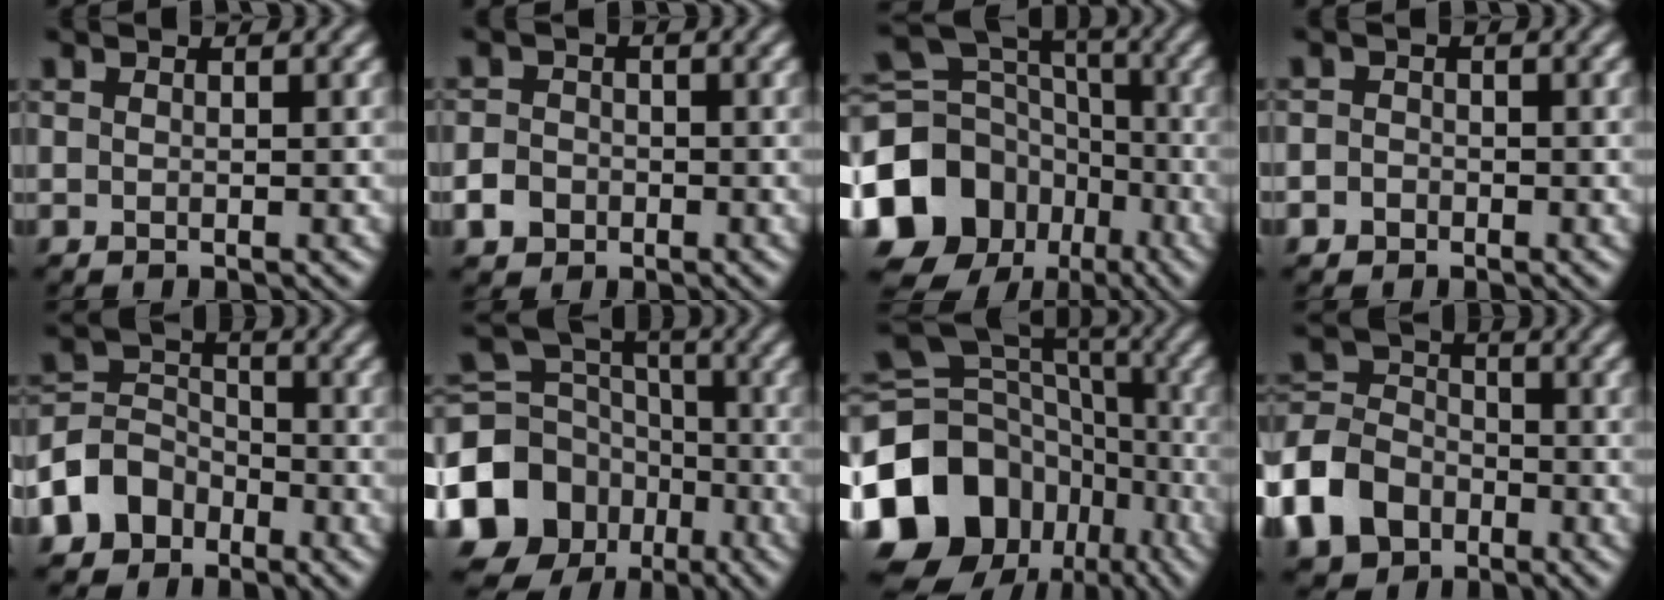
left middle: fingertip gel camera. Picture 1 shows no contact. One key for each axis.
{"total": 3.0, "fx": -1.7, "fy": 2.4, "fz": 0.9, "tx": -0.008, "ty": 0.002, "tz": -0.039}
{"total": 17.4, "fx": -7.9, "fy": 14.0, "fz": 6.9, "tx": -0.178, "ty": -0.019, "tz": -0.134}
{"total": 1.7, "fx": -0.8, "fy": 1.4, "fz": 0.2, "tx": 0.023, "ty": 0.010, "tz": -0.023}
{"total": 6.1, "fx": -3.6, "fy": 4.7, "fz": 1.4, "tx": -0.026, "ty": 0.014, "tz": -0.087}
{"total": 15.6, "fx": -7.1, "fy": 12.6, "fz": 5.8, "tx": -0.165, "ty": -0.024, "tz": -0.127}
{"total": 18.3, "fx": -7.4, "fy": 14.4, "fz": 8.6, "tx": -0.209, "ty": 0.005, "tz": -0.114}
{"total": 8.0, "fx": -4.1, "fy": 5.9, "fz": 3.4, "tx": -0.084, "ty": 0.005, "tz": -0.101}